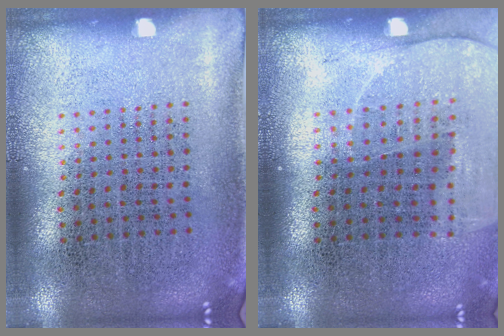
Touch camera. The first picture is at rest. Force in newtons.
{"total": 1.4, "press": 1.3, "slide": 0.5}